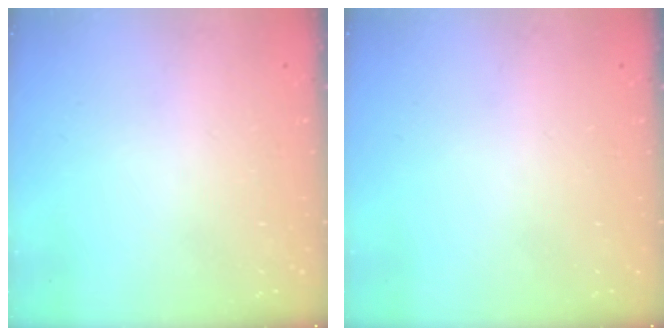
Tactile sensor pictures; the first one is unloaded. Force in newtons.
{"total": 0.0}